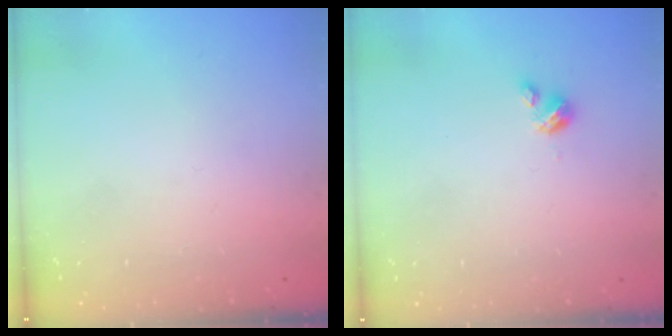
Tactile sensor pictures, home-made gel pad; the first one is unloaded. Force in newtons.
{"total": 2.7, "press": 2.7, "slide": 0.3}